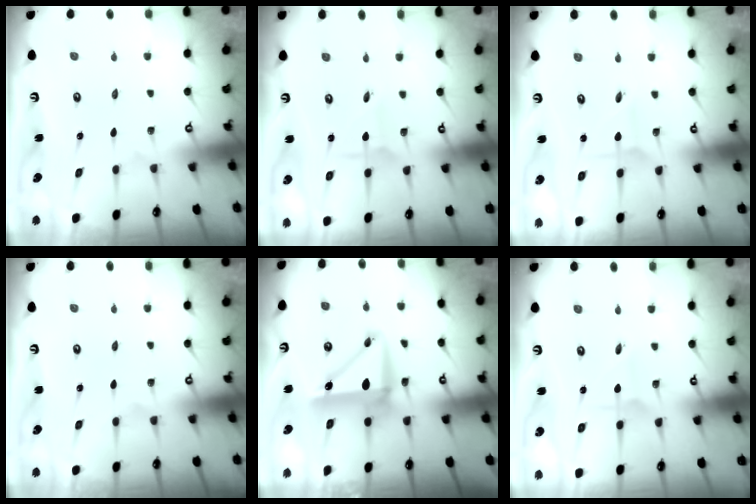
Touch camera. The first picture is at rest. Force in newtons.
{"total": 2.2, "press": 2.2, "slide": 0.2}
{"total": 2.2, "press": 2.2, "slide": 0.1}
{"total": 0.0}
{"total": 9.9, "press": 9.6, "slide": 2.1}
{"total": 1.4, "press": 1.4, "slide": 0.1}